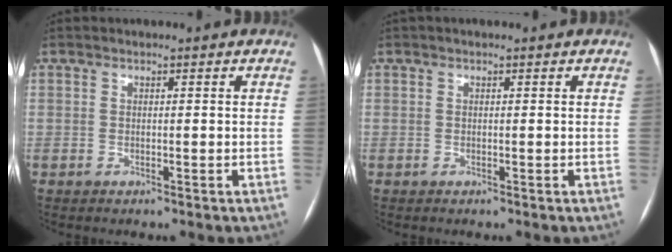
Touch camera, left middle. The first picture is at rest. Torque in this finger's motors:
{"motor_torque": [0.40, -0.45, 0.00, 0.00]}